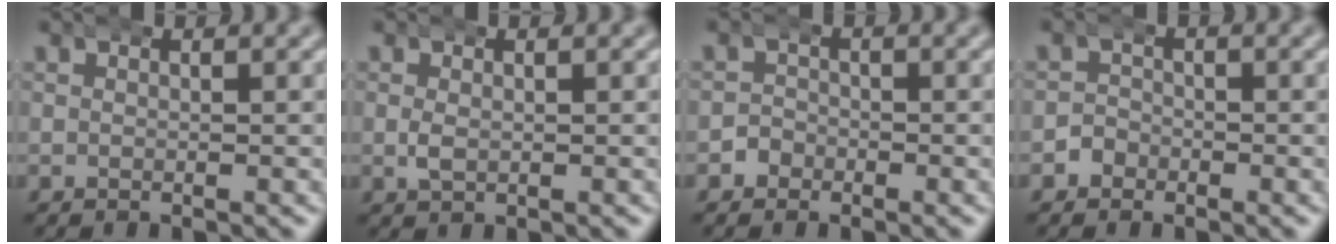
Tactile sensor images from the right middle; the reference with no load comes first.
{"total": 1.2, "force": [-0.1, 0.8, 0.9], "torque": [-0.028, -0.008, 0.008]}
{"total": 1.7, "force": [-1.0, 1.3, -0.1], "torque": [-0.001, 0.000, -0.021]}
{"total": 1.6, "force": [-1.0, 1.3, -0.1], "torque": [-0.001, 0.000, -0.022]}